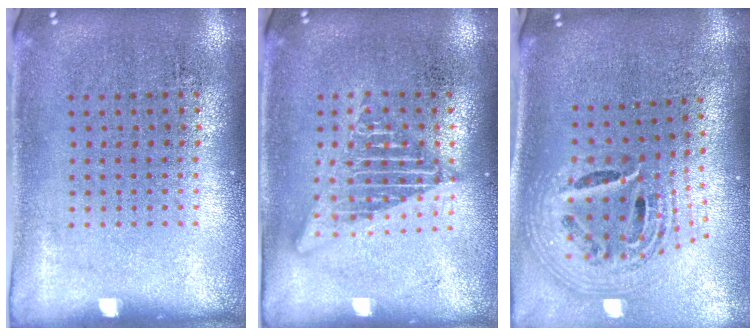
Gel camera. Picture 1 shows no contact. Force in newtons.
{"total": 2.4, "press": 2.4, "slide": 0.2}
{"total": 2.7, "press": 1.8, "slide": 2.0}